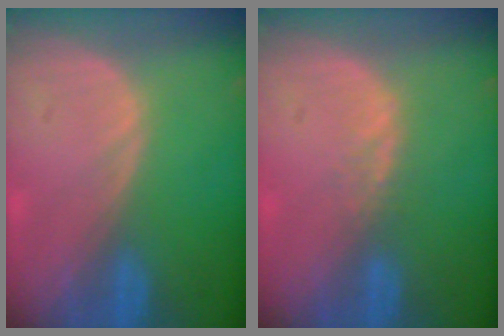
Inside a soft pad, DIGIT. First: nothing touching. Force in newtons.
{"total": 1.4, "press": 1.4, "slide": 0.3}